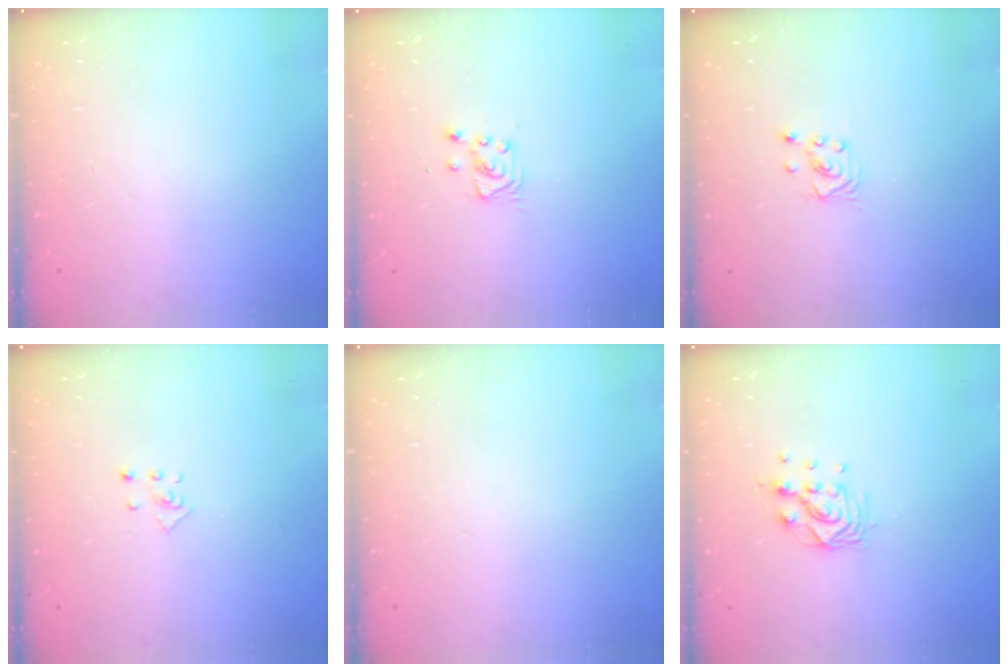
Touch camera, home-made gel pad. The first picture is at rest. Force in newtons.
{"total": 2.9, "press": 2.9, "slide": 0.4}
{"total": 1.6, "press": 1.6, "slide": 0.0}
{"total": 3.9, "press": 3.9, "slide": 0.2}
{"total": 0.0}
{"total": 9.6, "press": 9.5, "slide": 0.8}